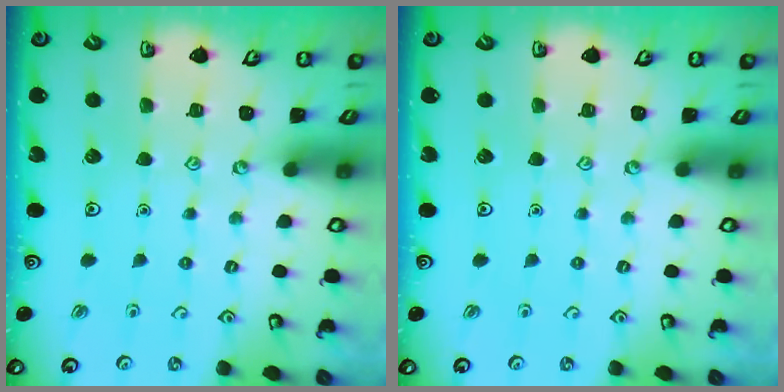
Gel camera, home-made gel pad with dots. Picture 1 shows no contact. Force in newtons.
{"total": 0.0}